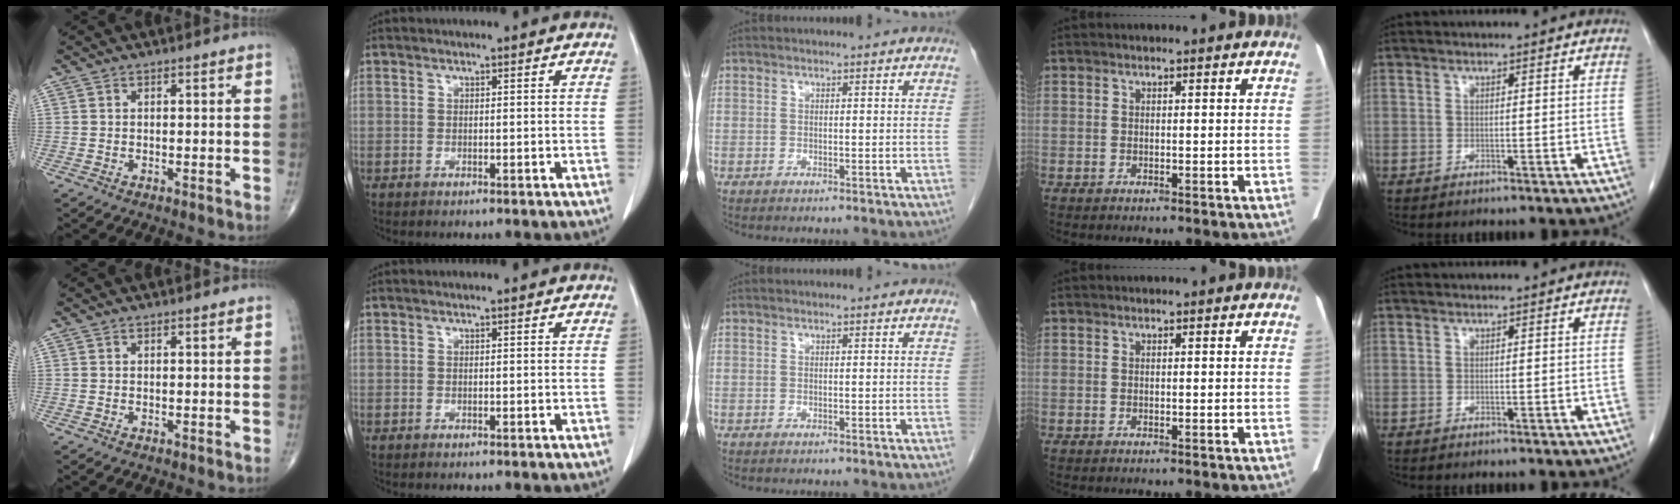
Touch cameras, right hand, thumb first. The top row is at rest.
{}